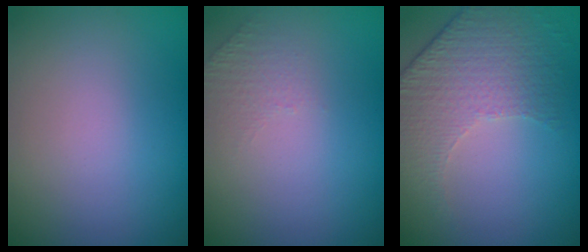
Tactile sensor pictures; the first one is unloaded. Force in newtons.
{"total": 1.0, "press": 0.5, "slide": 0.9}
{"total": 4.8, "press": 3.4, "slide": 3.4}